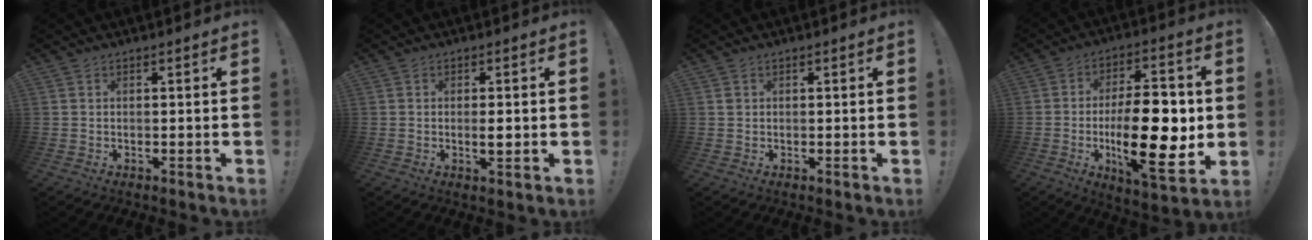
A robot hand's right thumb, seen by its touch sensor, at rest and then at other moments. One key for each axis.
{"total": 2.6, "fx": -0.2, "fy": 0.6, "fz": 2.5, "tx": -0.027, "ty": -0.006, "tz": -0.007}
{"total": 0.7, "fx": 0.3, "fy": 0.6, "fz": 0.1, "tx": 0.006, "ty": 0.000, "tz": 0.003}
{"total": 23.5, "fx": -2.7, "fy": 9.5, "fz": 21.3, "tx": -0.354, "ty": 0.000, "tz": -0.043}